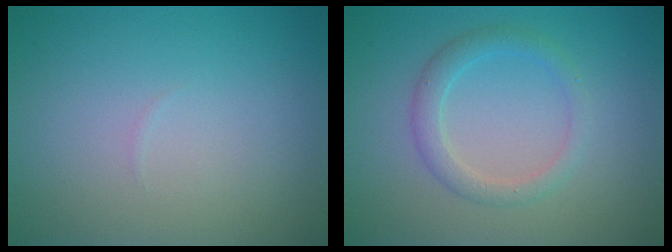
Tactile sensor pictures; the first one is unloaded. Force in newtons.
{"total": 2.2, "press": 2.2, "slide": 0.1}